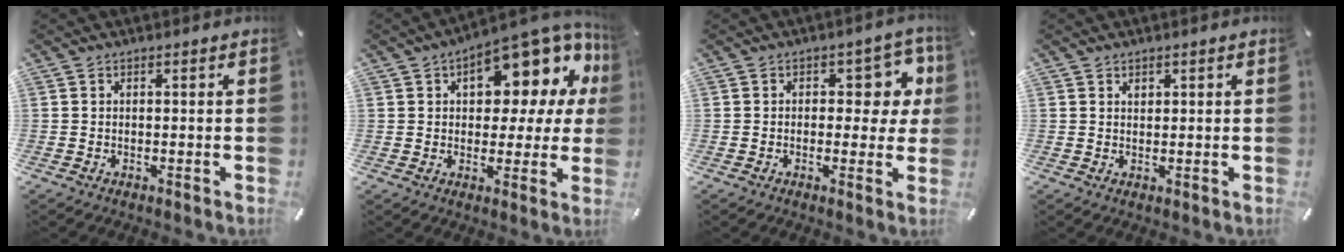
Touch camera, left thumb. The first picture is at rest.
{"total": 14.4, "force": [8.1, 7.1, 9.5], "torque": [-0.120, -0.073, 0.133]}
{"total": 8.8, "force": [1.9, 5.2, 6.8], "torque": [-0.076, -0.003, 0.026]}
{"total": 1.2, "force": [0.7, 1.0, 0.2], "torque": [0.003, -0.003, 0.012]}